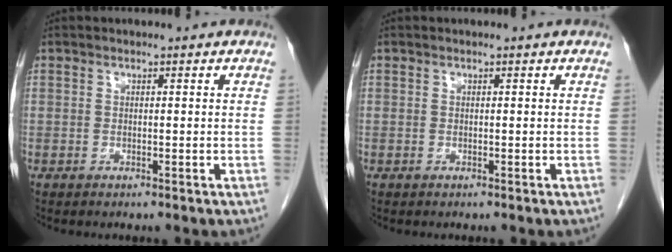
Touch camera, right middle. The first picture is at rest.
{"total": 0.0}